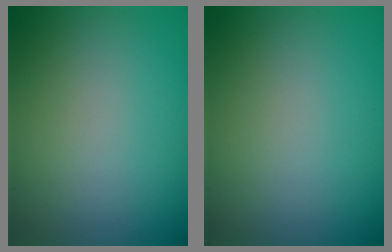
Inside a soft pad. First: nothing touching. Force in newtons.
{"total": 0.0}